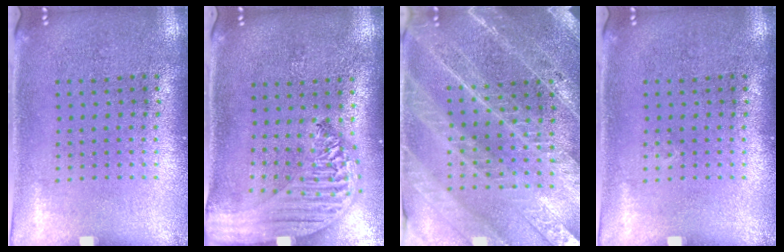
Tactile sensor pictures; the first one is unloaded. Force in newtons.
{"total": 2.5, "press": 2.1, "slide": 1.3}
{"total": 4.2, "press": 3.8, "slide": 1.8}
{"total": 0.0}